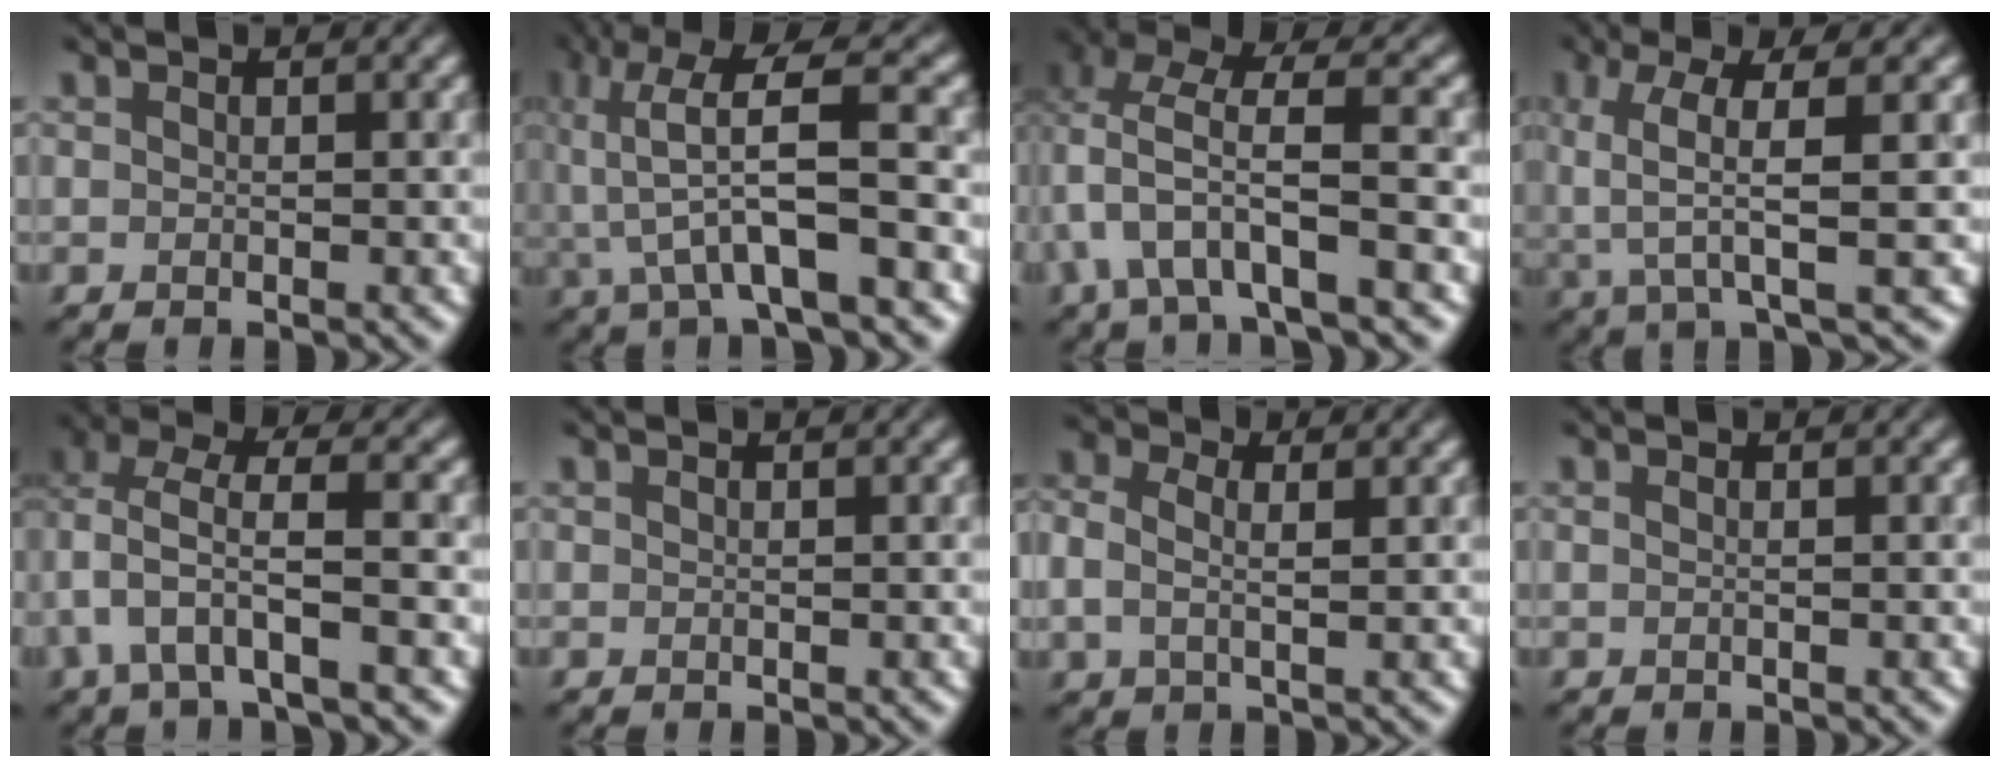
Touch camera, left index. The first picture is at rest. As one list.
[{"total": 7.9, "force": [-1.6, 2.2, 7.4], "torque": [-0.150, 0.020, -0.033]}, {"total": 6.0, "force": [-0.6, 2.0, 5.6], "torque": [-0.115, 0.011, -0.016]}, {"total": 6.0, "force": [0.5, 1.4, 5.8], "torque": [-0.115, 0.007, 0.010]}, {"total": 4.7, "force": [-0.7, 1.9, 4.3], "torque": [-0.089, 0.007, -0.018]}, {"total": 0.0}, {"total": 3.7, "force": [0.6, 2.5, 2.7], "torque": [-0.063, 0.014, 0.005]}, {"total": 0.7, "force": [0.1, 0.4, 0.6], "torque": [-0.001, -0.006, -0.006]}]